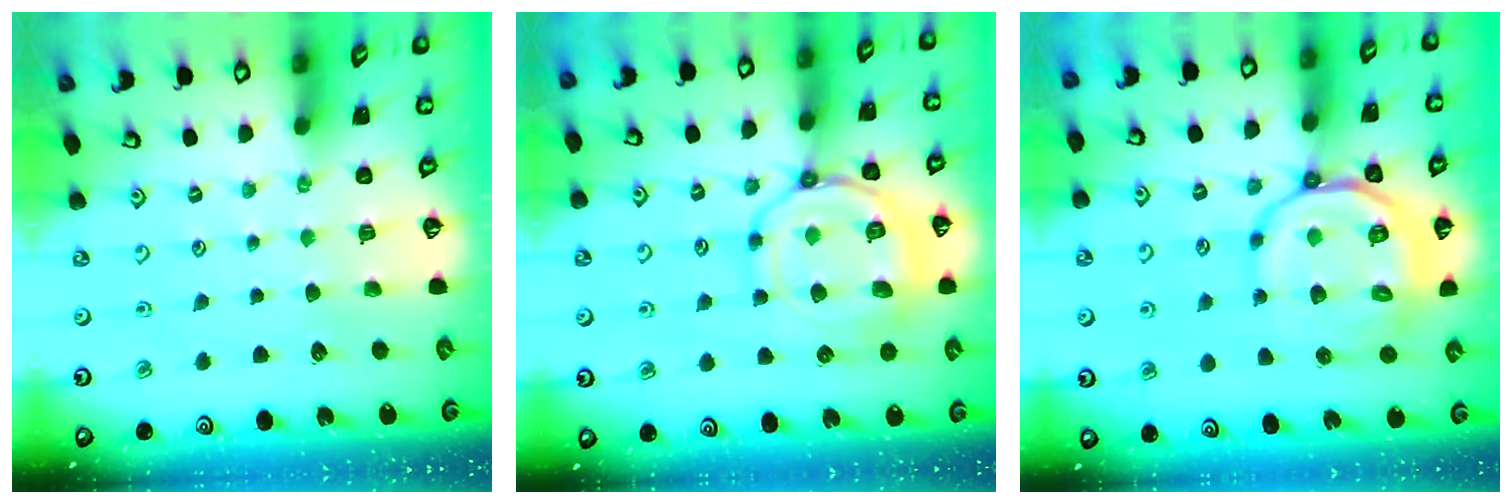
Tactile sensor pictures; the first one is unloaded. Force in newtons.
{"total": 14.9, "press": 14.8, "slide": 1.6}
{"total": 16.7, "press": 16.5, "slide": 2.6}